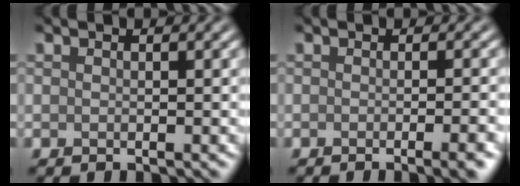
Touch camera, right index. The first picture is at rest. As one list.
[{"total": 3.8, "force": [-1.6, 1.2, 3.2], "torque": [-0.017, 0.003, -0.019]}]